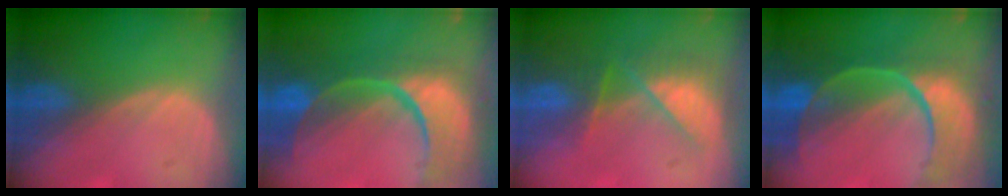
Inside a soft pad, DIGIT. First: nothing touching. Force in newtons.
{"total": 14.0, "press": 11.1, "slide": 8.4}
{"total": 8.1, "press": 7.1, "slide": 4.0}
{"total": 12.3, "press": 9.9, "slide": 7.3}